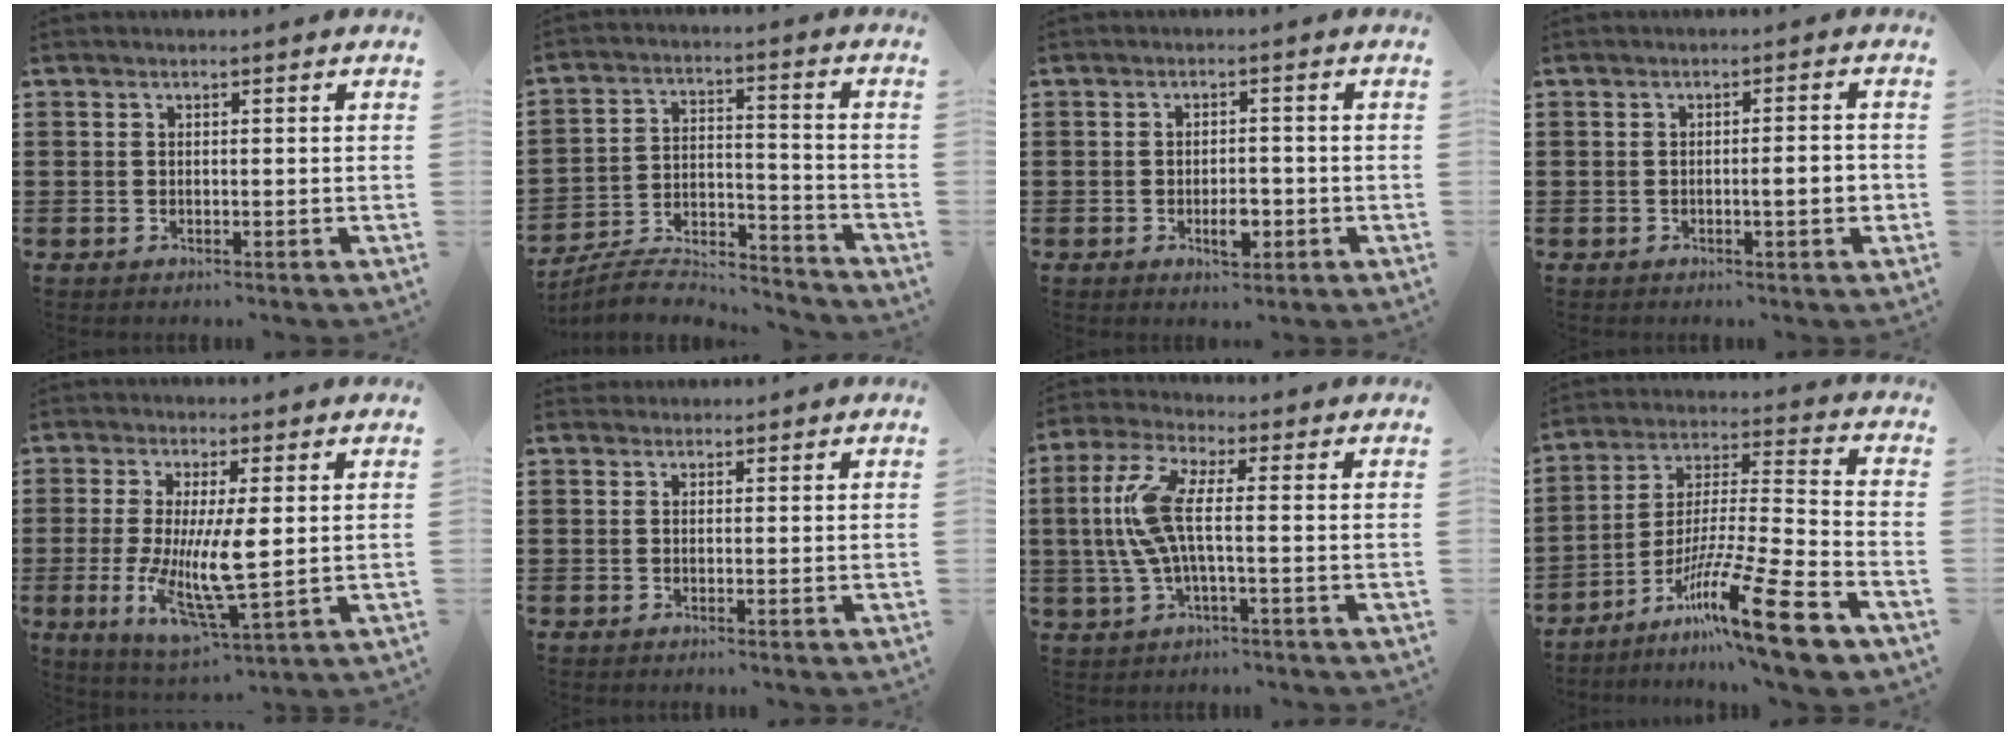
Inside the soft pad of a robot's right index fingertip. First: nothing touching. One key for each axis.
{"total": 7.0, "fx": -6.4, "fy": 1.9, "fz": 2.0, "tx": -0.038, "ty": 0.005, "tz": -0.126}
{"total": 3.7, "fx": -1.2, "fy": 1.6, "fz": 3.1, "tx": -0.053, "ty": 0.004, "tz": -0.021}
{"total": 3.2, "fx": -0.6, "fy": 0.3, "fz": 3.2, "tx": -0.046, "ty": -0.006, "tz": -0.013}
{"total": 9.1, "fx": 0.0, "fy": 2.6, "fz": 8.7, "tx": -0.157, "ty": -0.018, "tz": 0.001}
{"total": 0.8, "fx": 0.6, "fy": 0.4, "fz": -0.1, "tx": 0.001, "ty": 0.003, "tz": 0.012}
{"total": 8.9, "fx": 0.0, "fy": 2.5, "fz": 8.6, "tx": -0.205, "ty": -0.016, "tz": -0.012}
{"total": 17.6, "fx": -11.7, "fy": 0.8, "fz": 13.1, "tx": -0.224, "ty": 0.031, "tz": -0.204}